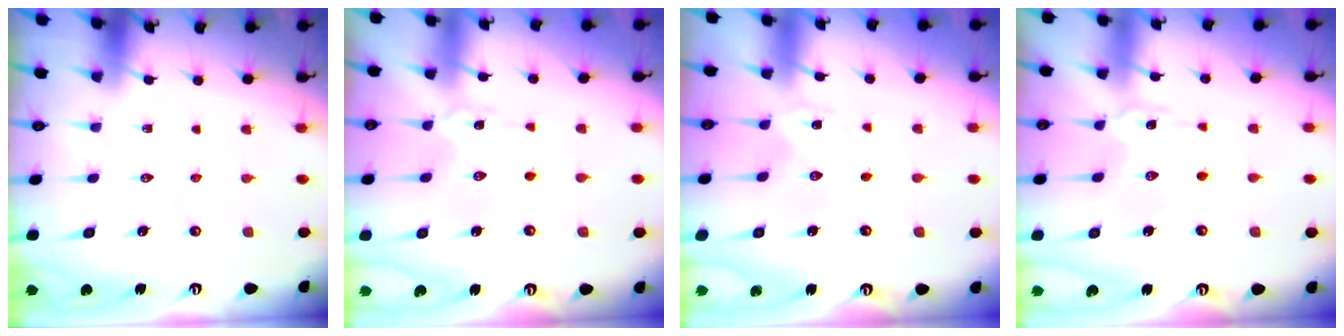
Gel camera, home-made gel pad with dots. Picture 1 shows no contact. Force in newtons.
{"total": 1.2, "press": 1.2, "slide": 0.3}
{"total": 0.0}
{"total": 0.8, "press": 0.8, "slide": 0.1}